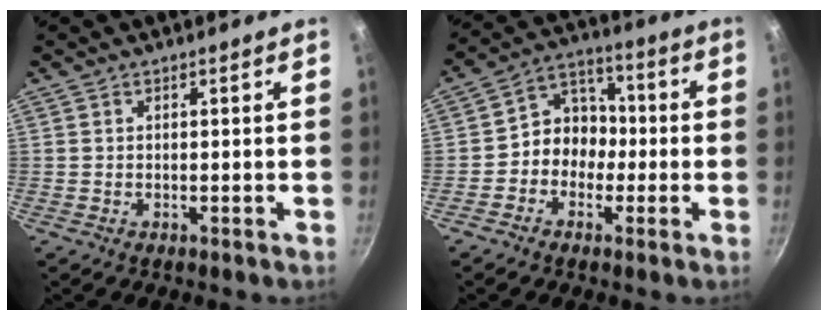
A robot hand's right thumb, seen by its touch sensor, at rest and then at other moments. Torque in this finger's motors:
{"motor_torque": [-0.07, 0.20, 0.18, -0.13, 0.01]}